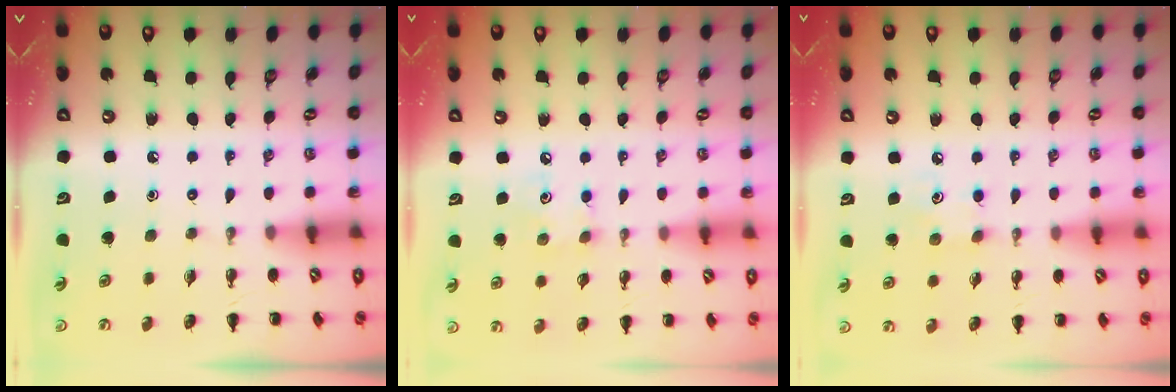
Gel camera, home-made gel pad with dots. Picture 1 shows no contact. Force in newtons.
{"total": 4.0, "press": 3.8, "slide": 1.0}
{"total": 4.7, "press": 4.5, "slide": 1.3}